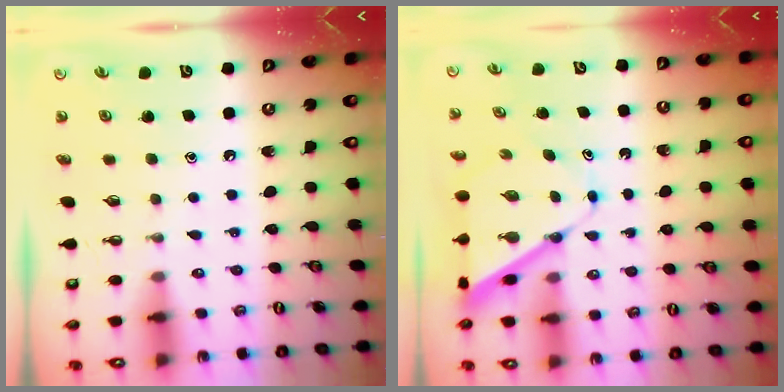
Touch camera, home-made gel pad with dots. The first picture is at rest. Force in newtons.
{"total": 6.9, "press": 6.9, "slide": 0.7}